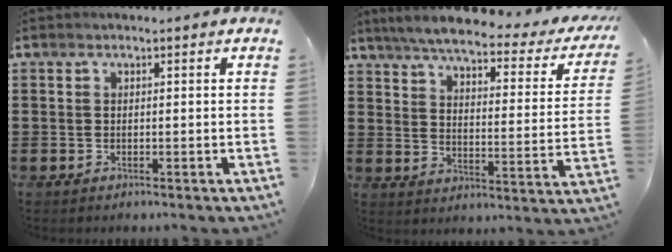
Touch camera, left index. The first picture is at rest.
{"total": 5.6, "force": [4.7, 0.1, 3.0], "torque": [-0.081, -0.031, 0.076]}